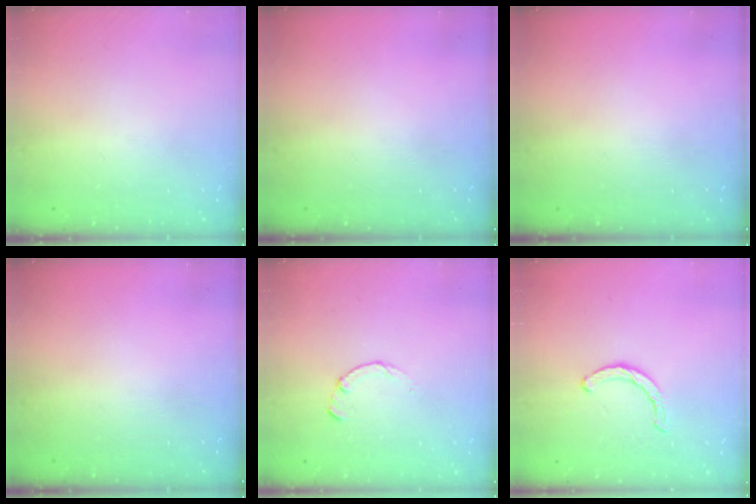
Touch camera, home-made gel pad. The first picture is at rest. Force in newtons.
{"total": 0.0}
{"total": 0.0}
{"total": 0.0}
{"total": 2.2, "press": 2.2, "slide": 0.3}
{"total": 2.7, "press": 2.7, "slide": 0.4}